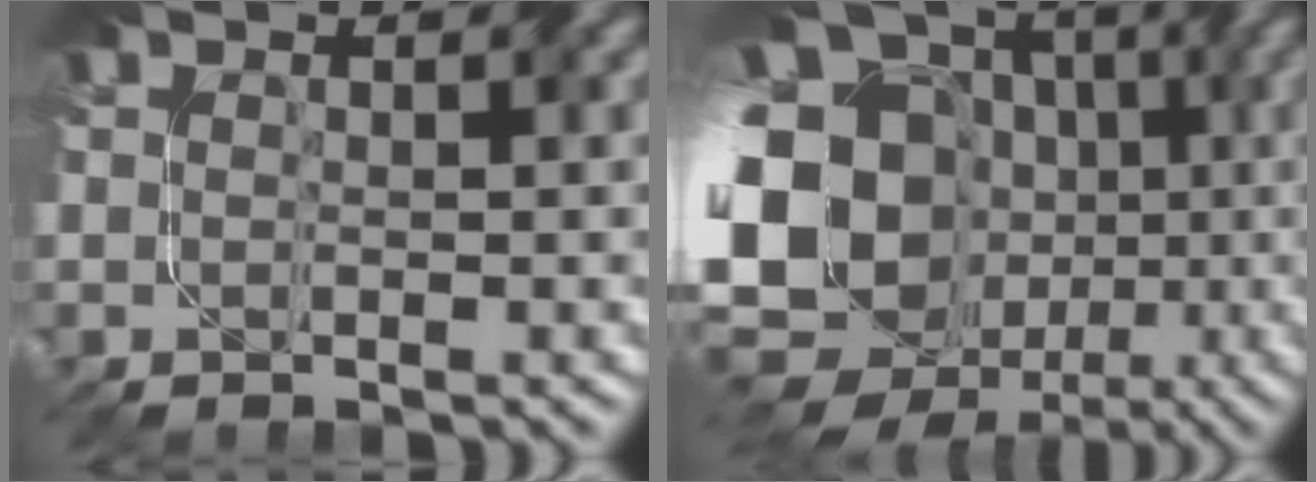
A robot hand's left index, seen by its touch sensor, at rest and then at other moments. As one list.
[{"total": 22.4, "force": [-2.6, 18.7, 12.0], "torque": [-0.224, -0.002, -0.085]}]